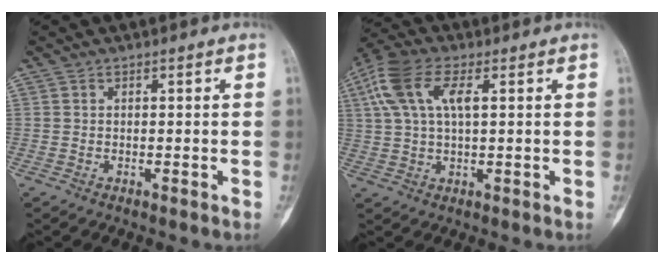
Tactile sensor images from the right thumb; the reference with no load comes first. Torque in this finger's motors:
{"motor_torque": [-0.69, 1.73, 0.48, -0.28, 0.43]}